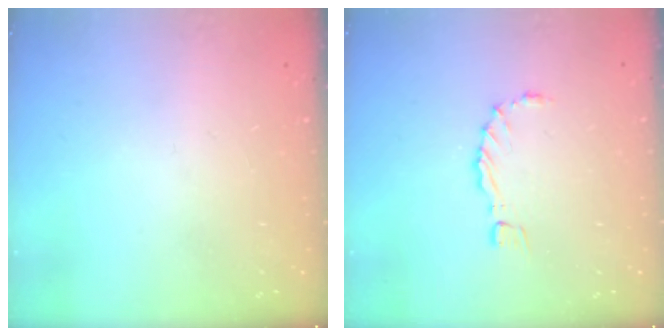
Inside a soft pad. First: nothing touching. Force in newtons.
{"total": 1.2, "press": 1.2, "slide": 0.3}